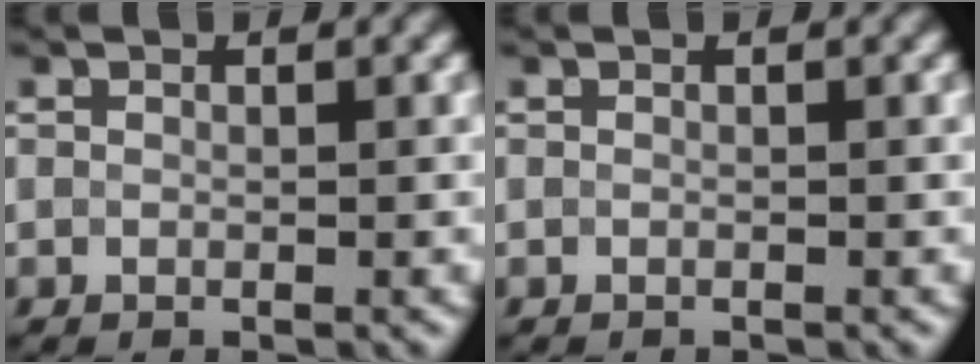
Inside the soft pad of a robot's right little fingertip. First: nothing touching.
{"total": 0.0}